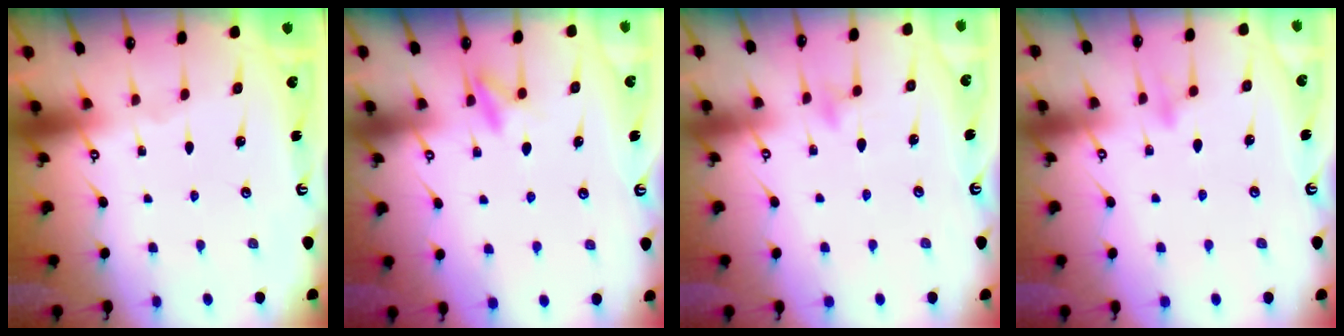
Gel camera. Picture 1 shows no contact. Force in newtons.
{"total": 7.6, "press": 7.6, "slide": 0.8}
{"total": 4.6, "press": 4.5, "slide": 0.4}
{"total": 8.5, "press": 8.5, "slide": 0.8}